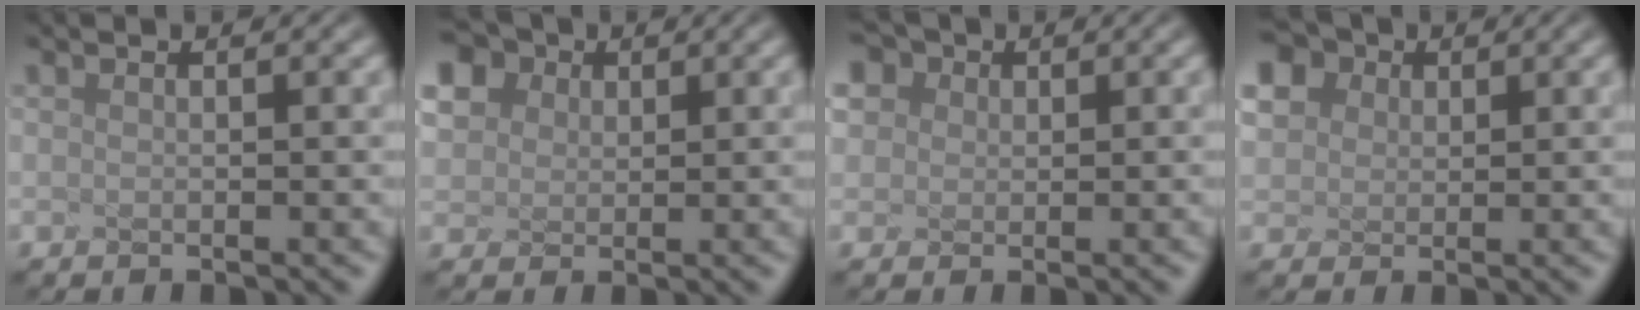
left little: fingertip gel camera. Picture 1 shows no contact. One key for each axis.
{"total": 4.5, "fx": 2.3, "fy": 3.6, "fz": 1.5, "tx": -0.098, "ty": 0.016, "tz": 0.074}
{"total": 2.6, "fx": 1.6, "fy": 2.0, "fz": 0.5, "tx": -0.058, "ty": 0.007, "tz": 0.061}
{"total": 3.5, "fx": 1.7, "fy": 2.9, "fz": 1.0, "tx": -0.084, "ty": 0.015, "tz": 0.059}